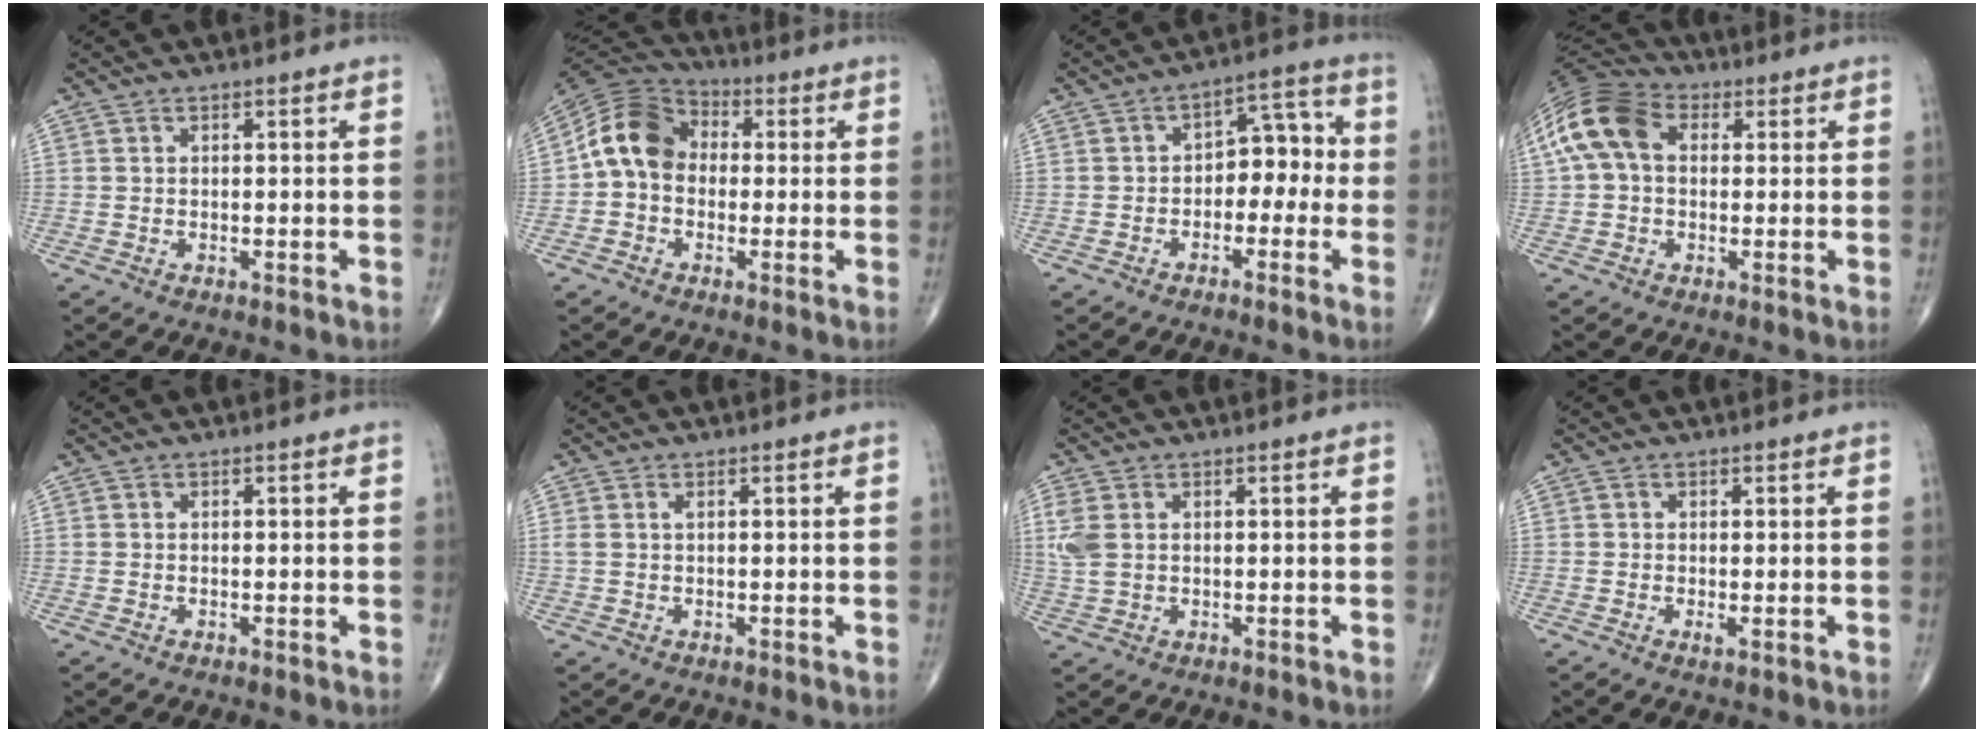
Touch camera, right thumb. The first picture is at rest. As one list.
[{"total": 10.9, "force": [-0.2, 8.5, 6.7], "torque": [-0.111, 0.033, -0.021]}, {"total": 7.8, "force": [-1.4, 5.1, 5.7], "torque": [-0.042, 0.040, -0.035]}, {"total": 12.6, "force": [2.3, 8.8, 8.8], "torque": [-0.175, 0.036, 0.031]}, {"total": 0.0}, {"total": 1.2, "force": [0.5, 0.4, 1.0], "torque": [-0.033, 0.011, 0.015]}, {"total": 4.3, "force": [1.0, 2.8, 3.2], "torque": [-0.094, 0.005, 0.025]}, {"total": 1.0, "force": [-0.2, 0.3, 0.9], "torque": [-0.017, -0.004, -0.004]}]